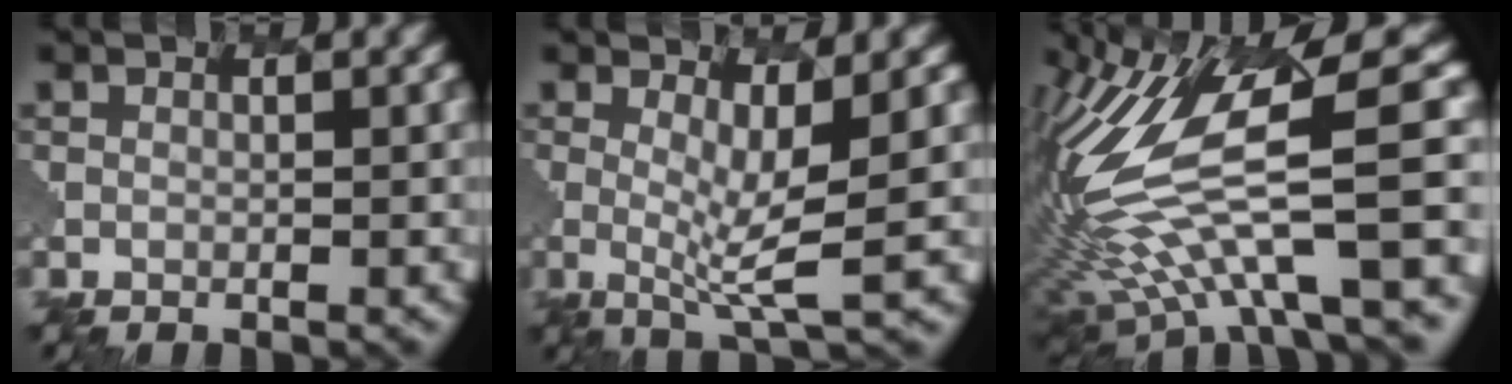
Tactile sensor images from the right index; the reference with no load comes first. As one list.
[{"total": 2.7, "force": [1.5, -1.1, 1.9], "torque": [-0.057, 0.015, -0.005]}, {"total": 9.7, "force": [2.1, 2.4, 9.2], "torque": [-0.244, 0.032, 0.020]}]